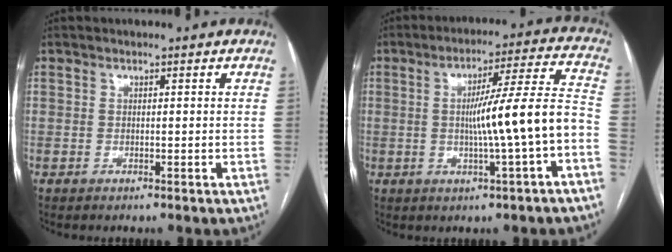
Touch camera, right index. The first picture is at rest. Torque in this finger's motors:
{"motor_torque": [0.98, -0.26, 0.58, 0.16]}